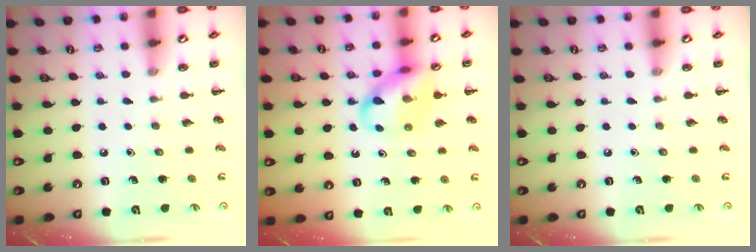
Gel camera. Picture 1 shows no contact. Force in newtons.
{"total": 12.4, "press": 12.2, "slide": 2.0}
{"total": 0.0}